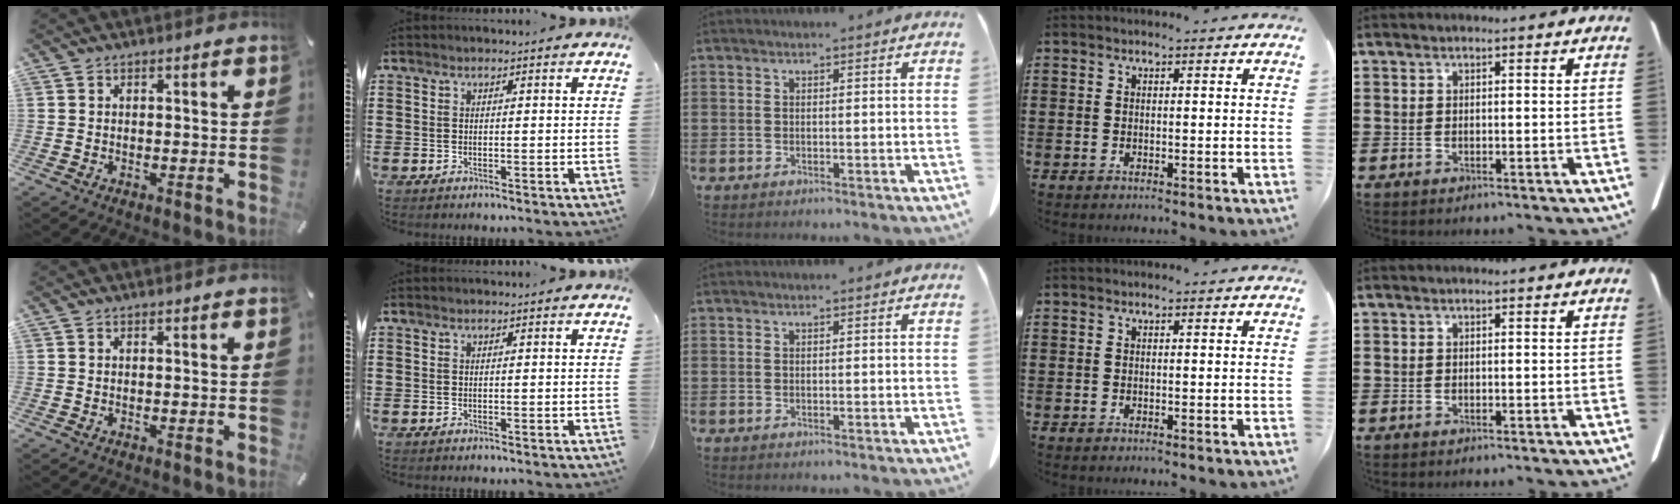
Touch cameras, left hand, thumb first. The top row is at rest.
{}